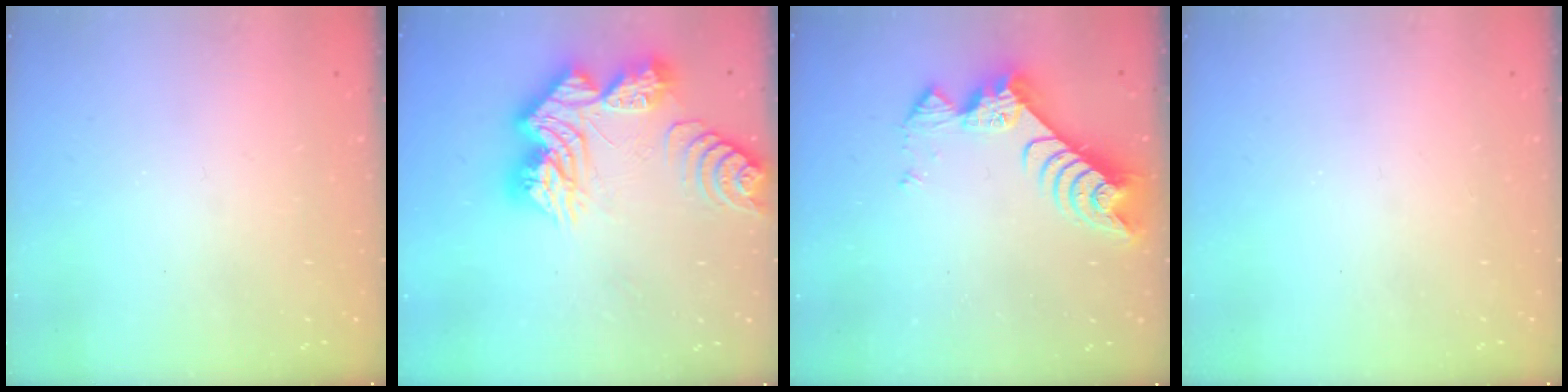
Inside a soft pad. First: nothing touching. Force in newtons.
{"total": 21.6, "press": 21.5, "slide": 2.2}
{"total": 8.4, "press": 8.3, "slide": 0.7}
{"total": 0.0}